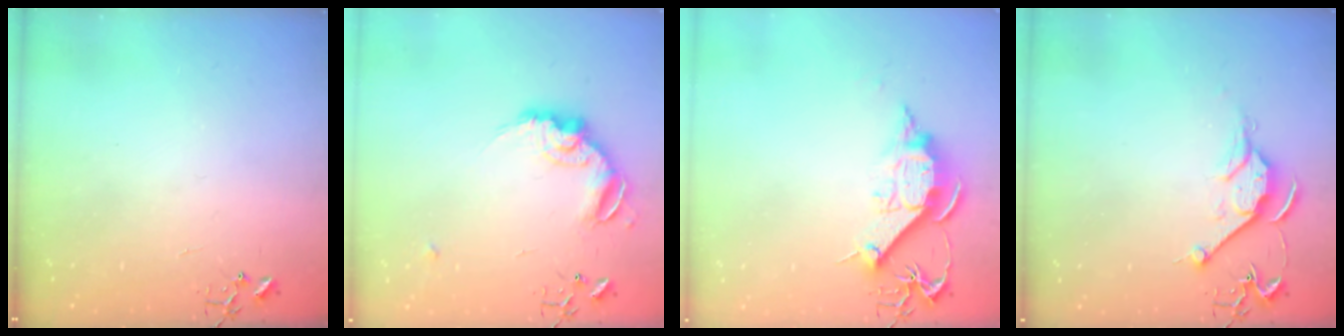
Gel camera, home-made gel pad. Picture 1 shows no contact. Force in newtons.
{"total": 13.8, "press": 13.8, "slide": 0.7}
{"total": 11.7, "press": 11.7, "slide": 0.3}
{"total": 9.9, "press": 9.9, "slide": 0.4}